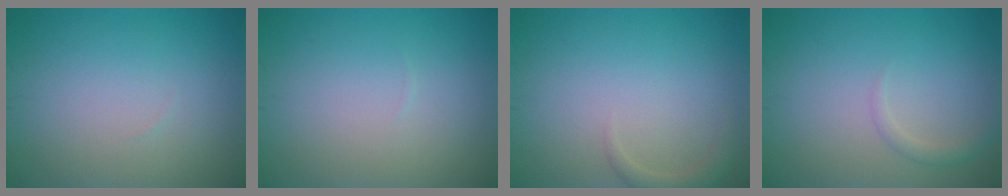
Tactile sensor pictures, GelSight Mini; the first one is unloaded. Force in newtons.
{"total": 0.0}
{"total": 1.5, "press": 1.5, "slide": 0.2}
{"total": 1.2, "press": 1.2, "slide": 0.1}